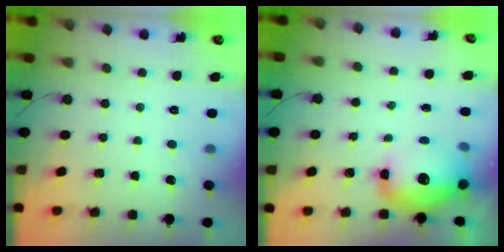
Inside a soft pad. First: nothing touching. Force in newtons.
{"total": 13.2, "press": 12.8, "slide": 3.2}